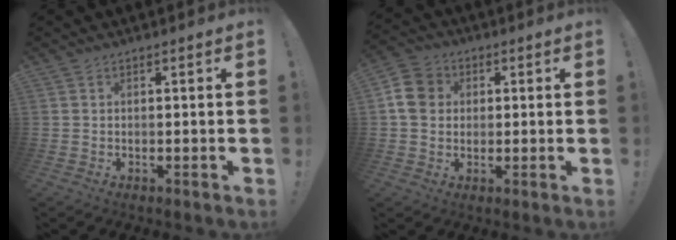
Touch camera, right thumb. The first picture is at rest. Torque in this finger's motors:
{"motor_torque": [-0.09, 0.46, -0.09, -0.05, 0.03]}